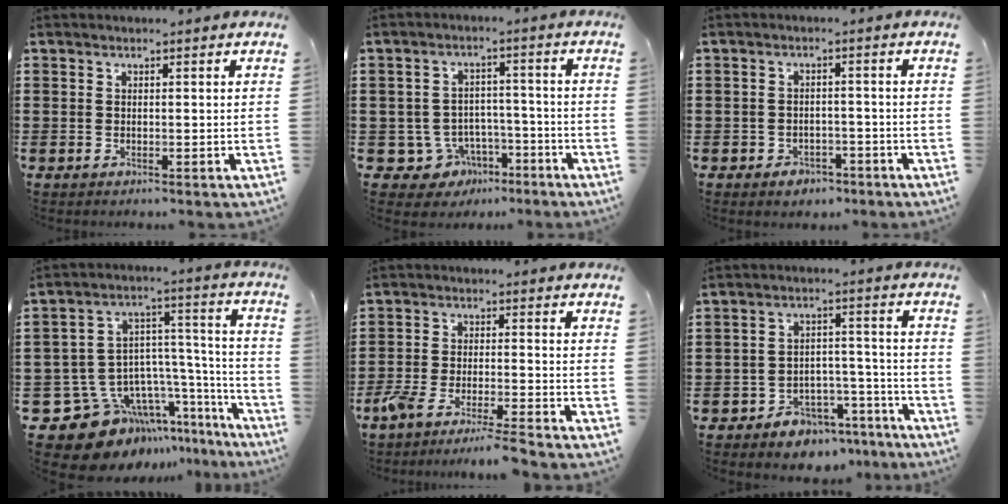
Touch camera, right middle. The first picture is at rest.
{"total": 5.3, "force": [-3.3, 3.9, 1.3], "torque": [-0.039, 0.013, -0.062]}
{"total": 2.0, "force": [-1.7, 1.1, 0.2], "torque": [-0.010, 0.002, -0.037]}
{"total": 11.5, "force": [-8.1, 7.0, 4.2], "torque": [-0.115, -0.008, -0.143]}
{"total": 5.3, "force": [-4.8, -0.3, 2.2], "torque": [-0.056, -0.018, -0.097]}
{"total": 5.3, "force": [-4.7, 2.2, 0.9], "torque": [-0.017, 0.021, -0.094]}